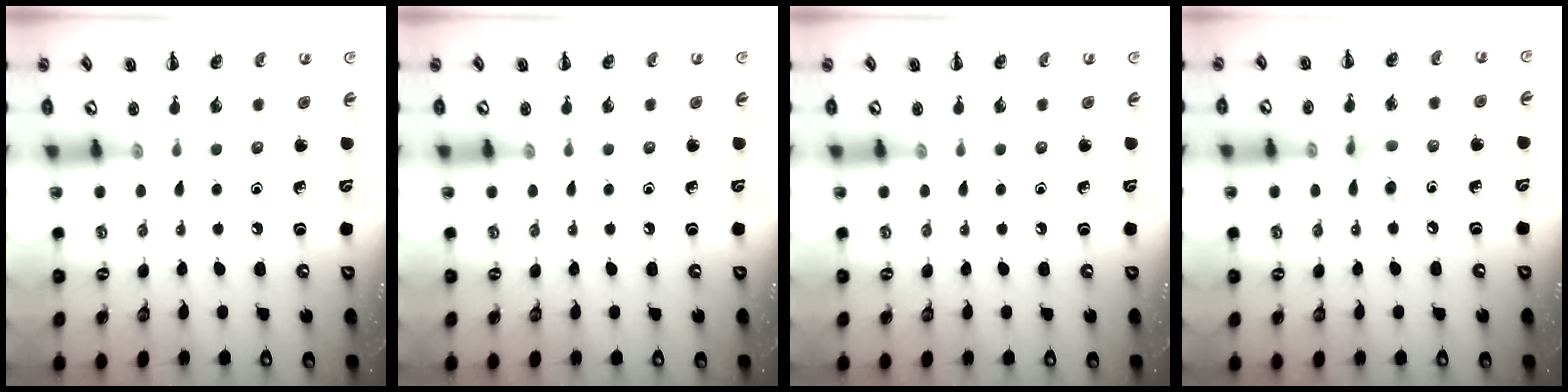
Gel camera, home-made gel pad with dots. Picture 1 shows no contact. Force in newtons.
{"total": 0.0}
{"total": 0.0}
{"total": 7.8, "press": 7.7, "slide": 0.9}